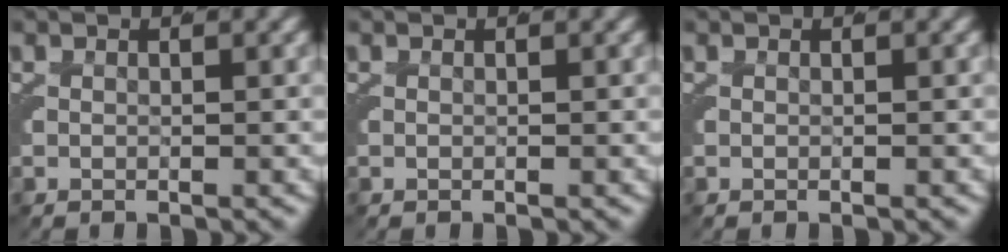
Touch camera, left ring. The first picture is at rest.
{"total": 0.0}
{"total": 0.0}